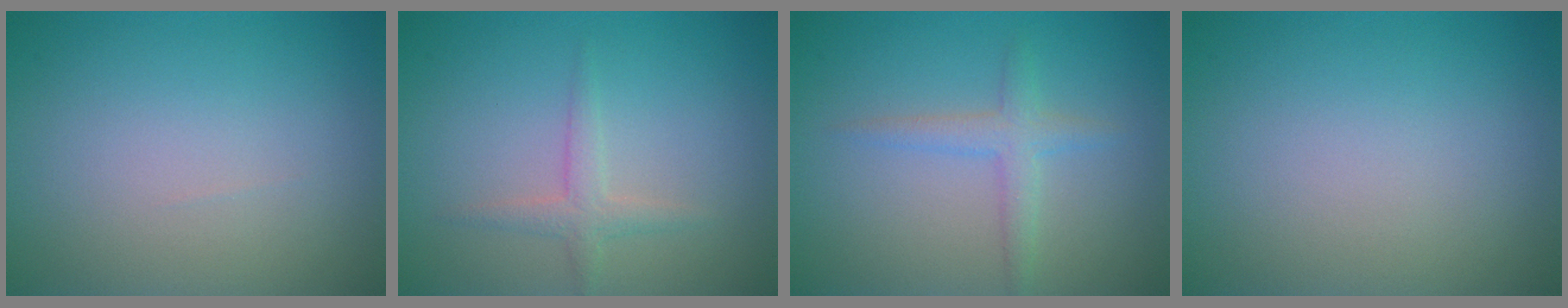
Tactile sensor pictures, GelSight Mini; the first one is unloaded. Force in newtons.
{"total": 1.7, "press": 1.7, "slide": 0.0}
{"total": 2.0, "press": 2.0, "slide": 0.1}
{"total": 0.0}